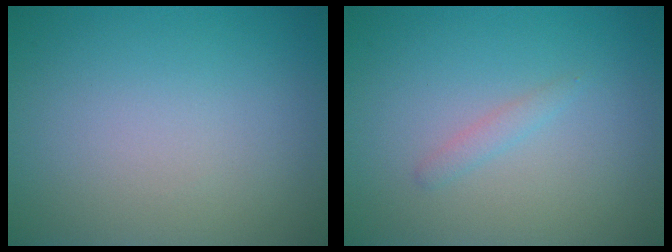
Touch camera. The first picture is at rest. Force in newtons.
{"total": 0.9, "press": 0.9, "slide": 0.0}